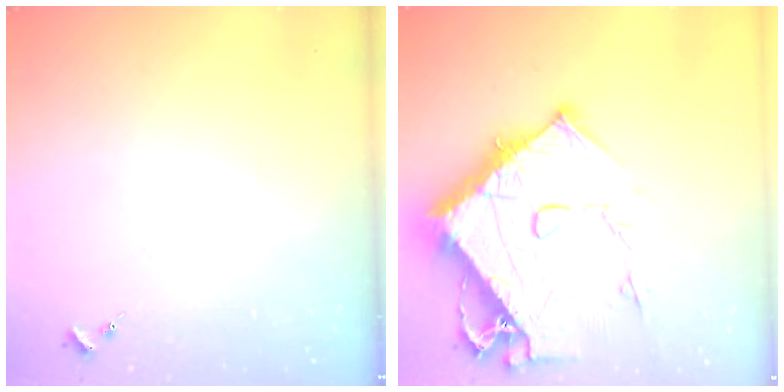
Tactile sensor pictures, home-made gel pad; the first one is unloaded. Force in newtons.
{"total": 19.8, "press": 19.7, "slide": 2.0}